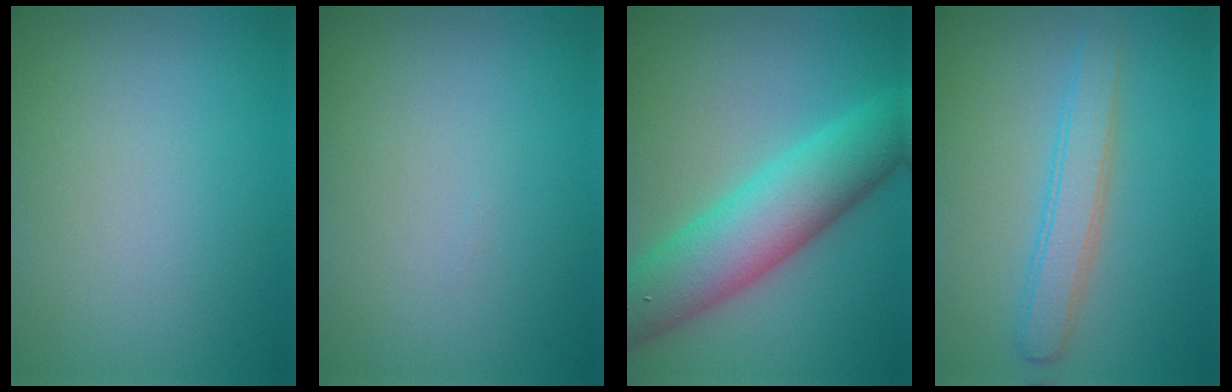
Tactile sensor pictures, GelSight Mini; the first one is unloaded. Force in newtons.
{"total": 0.0}
{"total": 9.1, "press": 9.1, "slide": 0.3}
{"total": 3.2, "press": 3.2, "slide": 0.1}